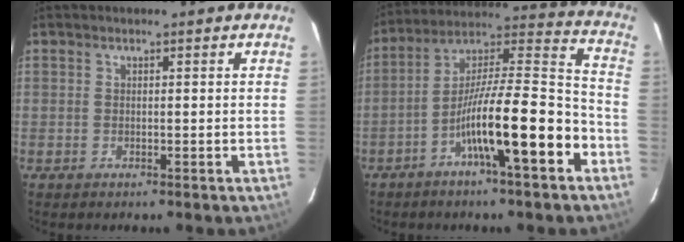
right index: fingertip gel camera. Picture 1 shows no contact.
{"total": 15.8, "force": [-6.9, 1.3, 14.1], "torque": [-0.240, 0.010, -0.117]}